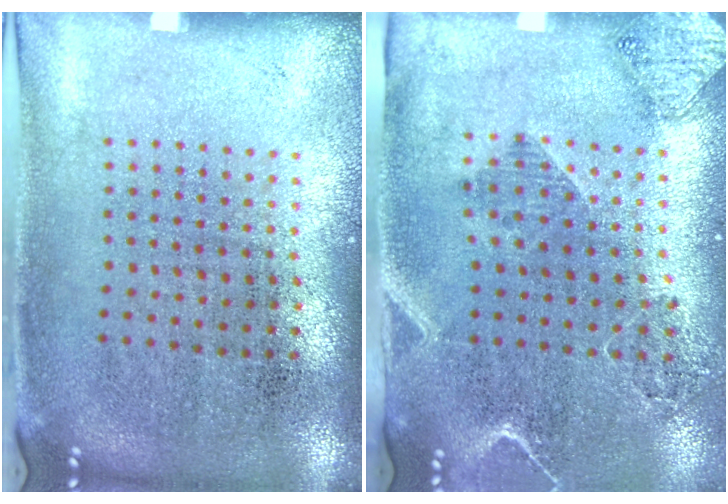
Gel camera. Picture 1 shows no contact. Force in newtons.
{"total": 1.8, "press": 1.7, "slide": 0.8}